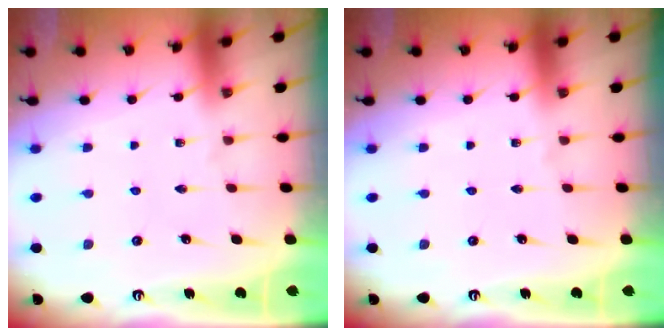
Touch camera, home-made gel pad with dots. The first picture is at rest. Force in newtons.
{"total": 0.0}